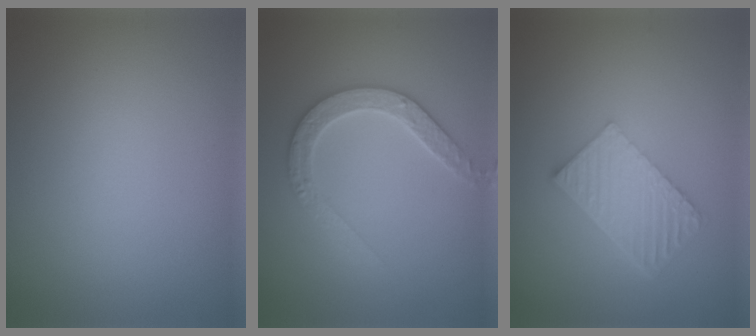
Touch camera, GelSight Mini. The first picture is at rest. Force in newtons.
{"total": 3.2, "press": 3.1, "slide": 0.7}
{"total": 5.7, "press": 3.9, "slide": 4.1}